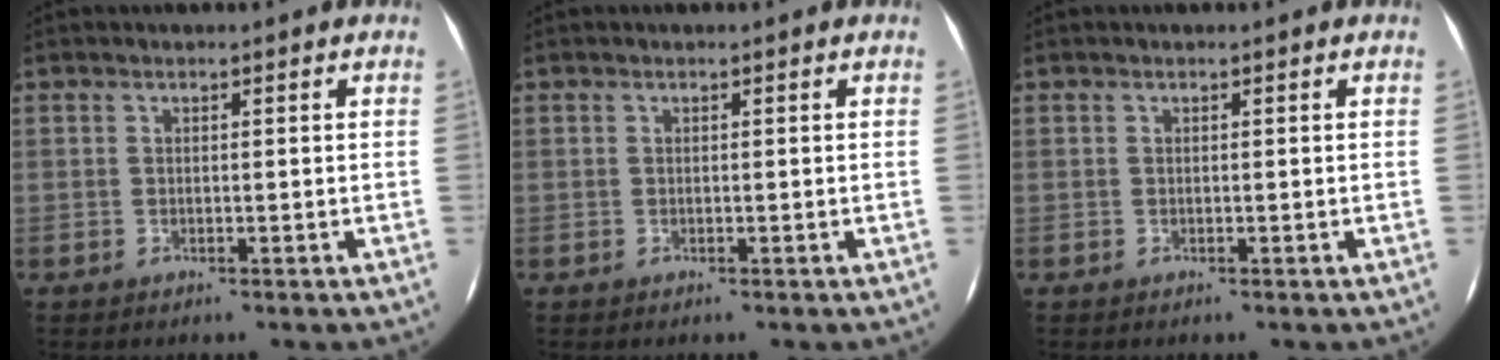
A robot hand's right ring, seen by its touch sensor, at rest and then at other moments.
{"total": 0.0}
{"total": 0.0}